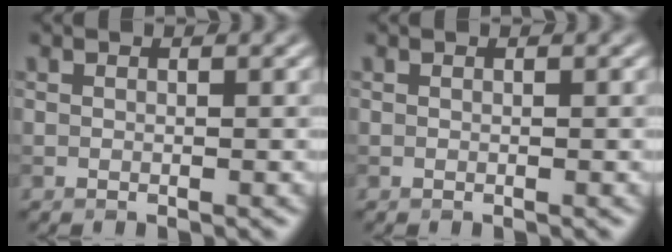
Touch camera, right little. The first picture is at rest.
{"total": 0.0}